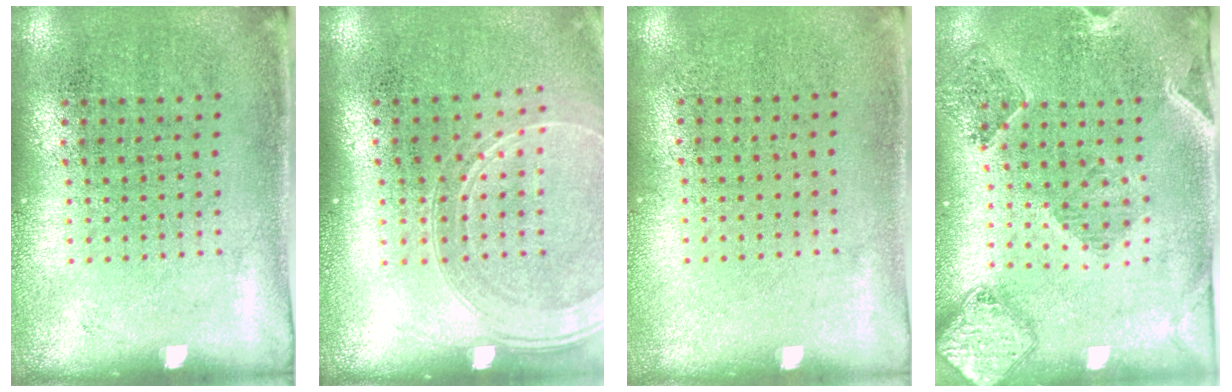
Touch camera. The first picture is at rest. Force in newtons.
{"total": 1.7, "press": 1.6, "slide": 0.7}
{"total": 0.0}
{"total": 0.9, "press": 0.9, "slide": 0.3}